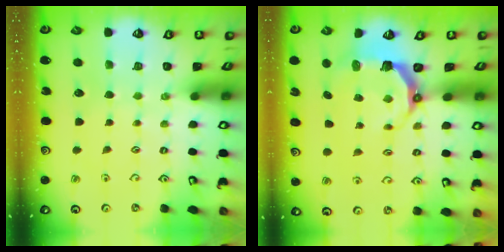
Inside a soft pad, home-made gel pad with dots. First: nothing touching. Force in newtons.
{"total": 6.0, "press": 4.3, "slide": 4.2}